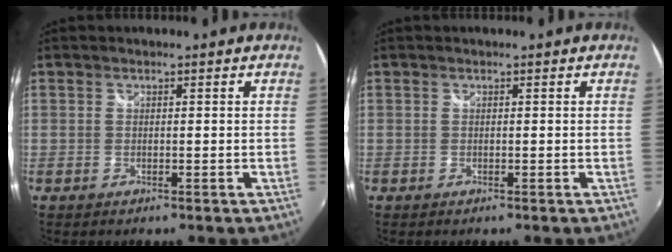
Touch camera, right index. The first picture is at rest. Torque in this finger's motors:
{"motor_torque": [-0.01, 0.17, 0.00, -0.02]}